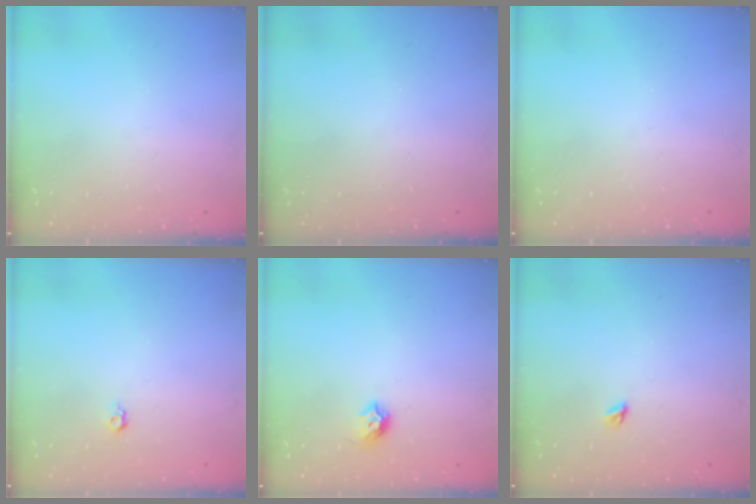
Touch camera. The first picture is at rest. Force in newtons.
{"total": 0.0}
{"total": 0.0}
{"total": 4.0, "press": 3.9, "slide": 0.7}
{"total": 6.8, "press": 6.8, "slide": 1.0}
{"total": 3.9, "press": 3.8, "slide": 0.5}